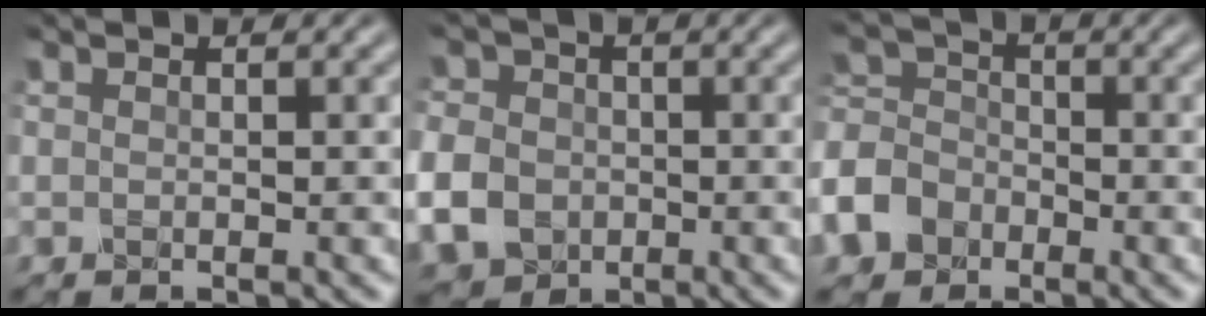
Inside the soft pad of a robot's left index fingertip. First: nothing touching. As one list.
[{"total": 6.6, "force": [-1.8, 5.5, 3.0], "torque": [-0.080, -0.012, -0.051]}, {"total": 8.1, "force": [-4.7, 6.0, 2.7], "torque": [-0.062, -0.019, -0.098]}]